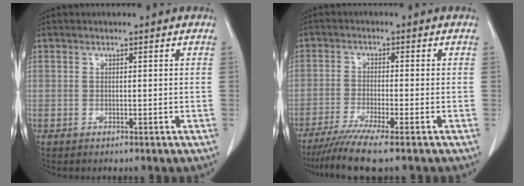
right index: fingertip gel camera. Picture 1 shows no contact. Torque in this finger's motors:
{"motor_torque": [0.95, -0.84, 0.01, 0.06]}